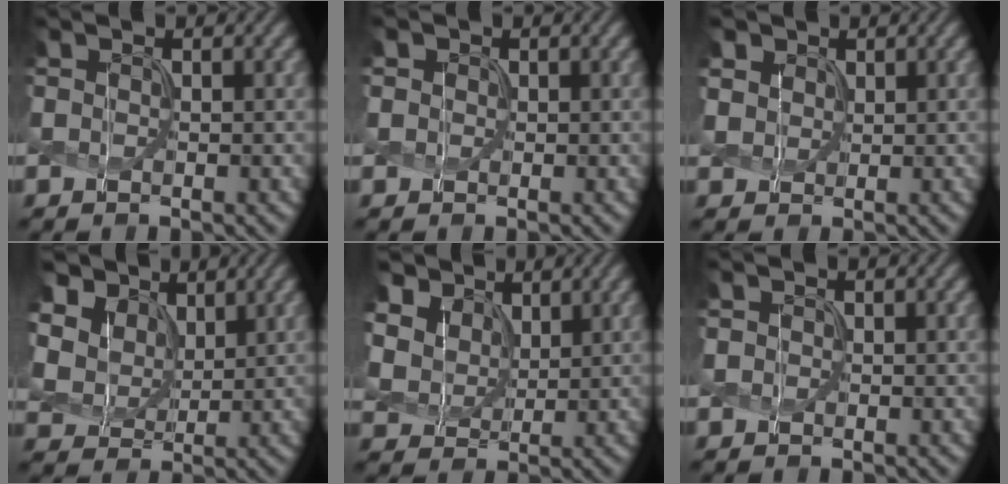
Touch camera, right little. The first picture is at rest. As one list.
[{"total": 1.0, "force": [0.3, 0.9, 0.2], "torque": [-0.003, 0.001, 0.001]}, {"total": 2.7, "force": [1.6, 1.9, 0.9], "torque": [-0.035, 0.000, 0.040]}, {"total": 8.3, "force": [4.6, 5.6, 4.0], "torque": [-0.141, 0.020, 0.087]}, {"total": 7.5, "force": [4.5, 4.9, 3.4], "torque": [-0.127, 0.010, 0.087]}, {"total": 0.0}]